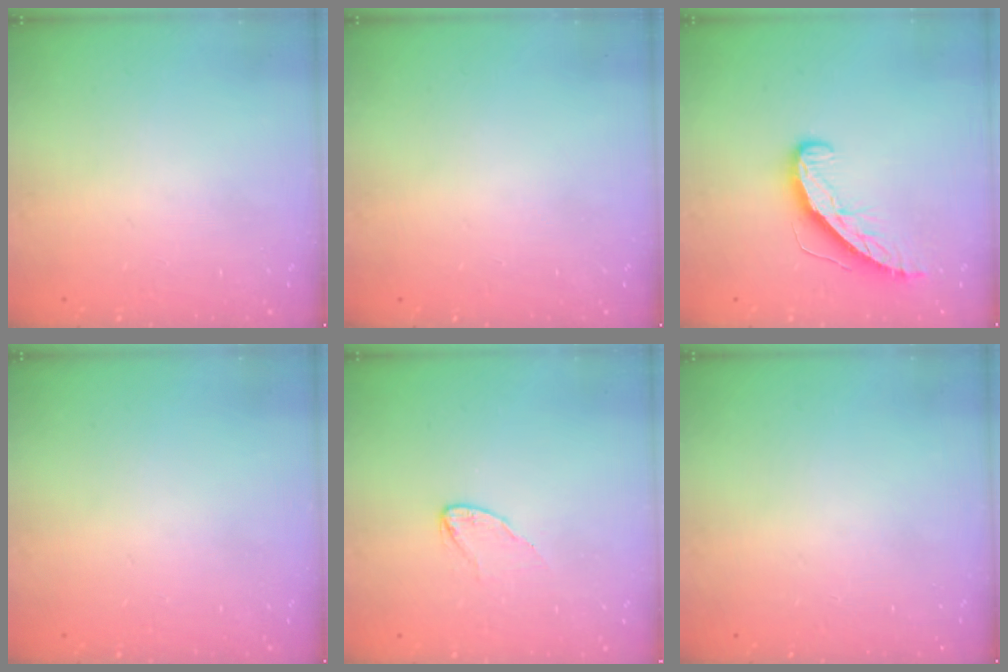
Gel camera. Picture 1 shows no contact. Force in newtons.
{"total": 0.0}
{"total": 9.0, "press": 9.0, "slide": 0.6}
{"total": 0.0}
{"total": 3.6, "press": 3.6, "slide": 0.4}
{"total": 0.0}